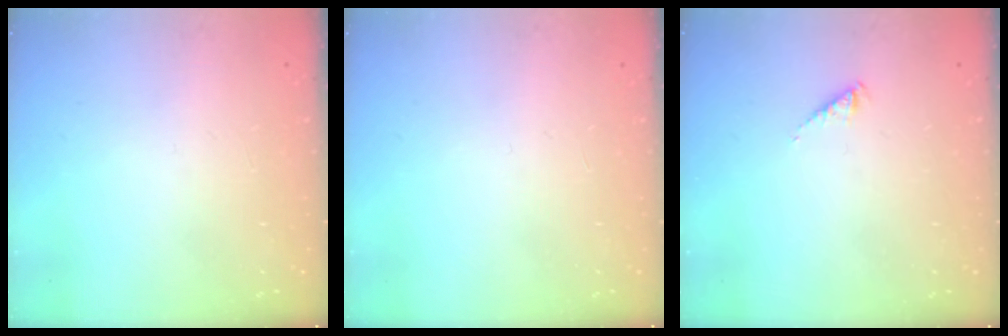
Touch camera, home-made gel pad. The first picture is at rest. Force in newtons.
{"total": 0.0}
{"total": 2.3, "press": 2.3, "slide": 0.4}